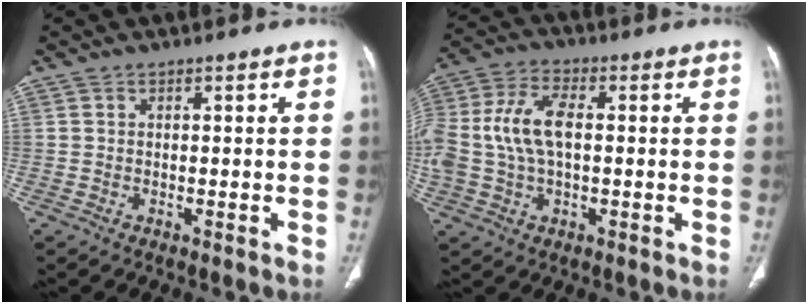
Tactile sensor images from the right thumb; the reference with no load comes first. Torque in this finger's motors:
{"motor_torque": [0.69, 0.69, 0.99, 0.15, 0.21]}